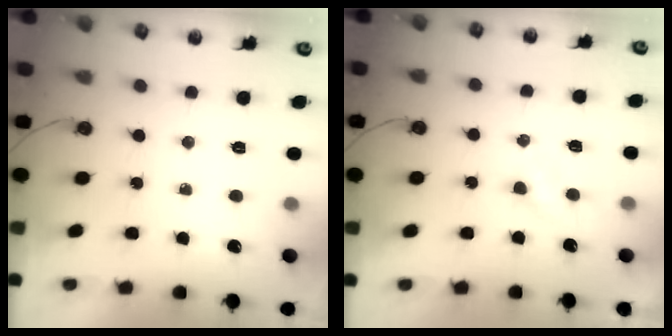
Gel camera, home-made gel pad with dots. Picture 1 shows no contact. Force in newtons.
{"total": 2.8, "press": 2.7, "slide": 0.4}